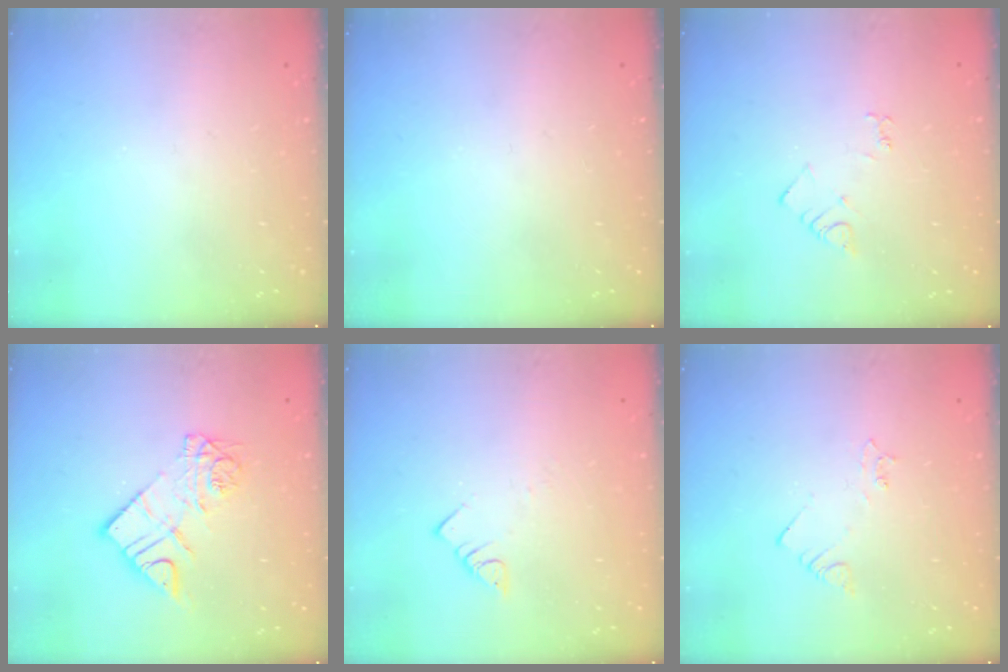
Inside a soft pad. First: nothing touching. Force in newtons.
{"total": 0.0}
{"total": 3.6, "press": 3.5, "slide": 0.5}
{"total": 10.8, "press": 10.8, "slide": 0.8}
{"total": 3.0, "press": 3.0, "slide": 0.0}
{"total": 1.9, "press": 1.9, "slide": 0.3}